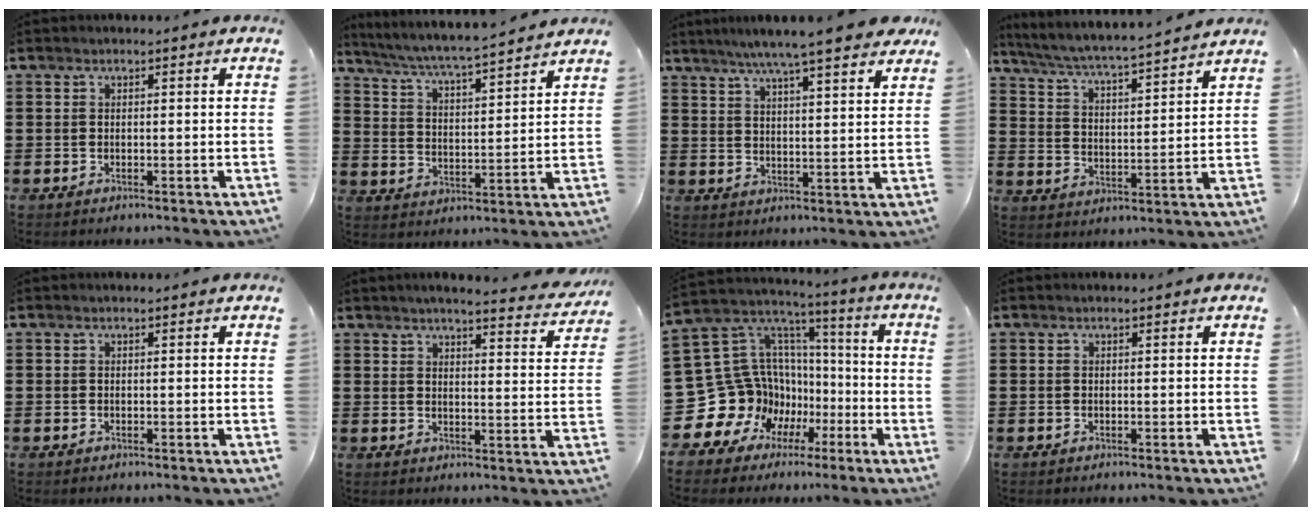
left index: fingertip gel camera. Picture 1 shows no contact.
{"total": 4.8, "force": [4.5, -0.6, 1.6], "torque": [-0.053, -0.038, 0.071]}
{"total": 6.9, "force": [5.9, -0.1, 3.4], "torque": [-0.087, -0.024, 0.102]}
{"total": 4.7, "force": [4.4, -0.6, 1.6], "torque": [-0.053, -0.037, 0.067]}
{"total": 0.0}
{"total": 4.0, "force": [3.8, -0.3, 1.4], "torque": [-0.042, -0.022, 0.065]}
{"total": 16.4, "force": [-4.7, 14.5, 6.2], "torque": [-0.186, -0.028, -0.027]}
{"total": 0.0}